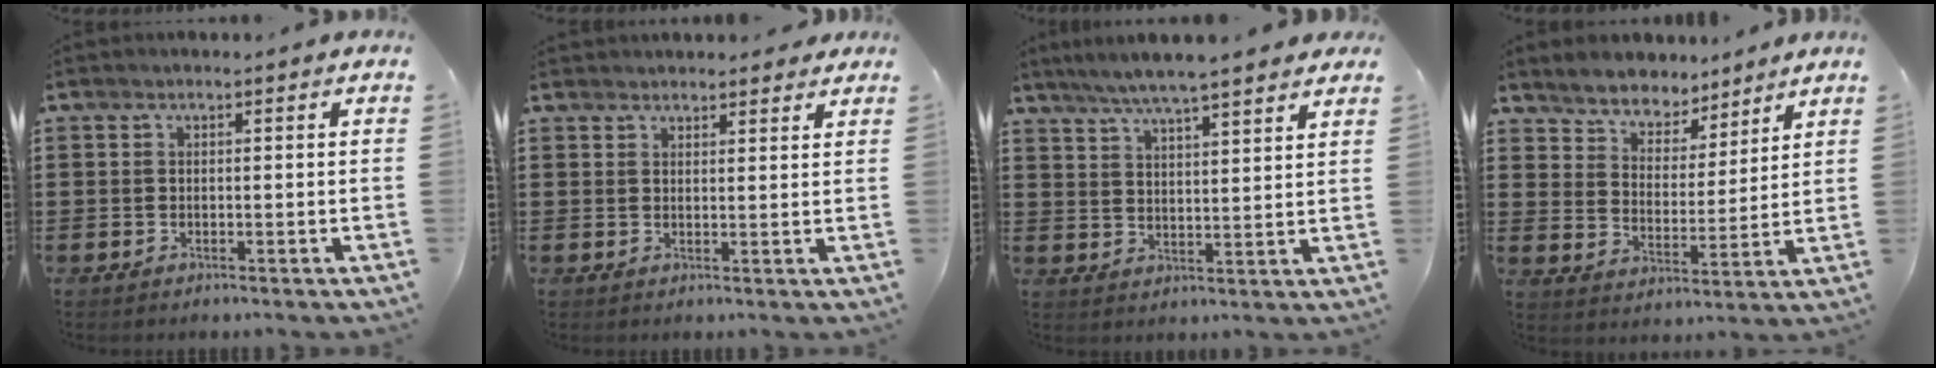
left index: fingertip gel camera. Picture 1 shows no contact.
{"total": 2.4, "force": [2.3, 0.5, 0.2], "torque": [-0.001, -0.004, 0.043]}
{"total": 5.5, "force": [5.0, 0.2, 2.3], "torque": [-0.062, -0.015, 0.088]}
{"total": 5.3, "force": [5.1, 1.4, -0.2], "torque": [-0.028, -0.031, 0.090]}